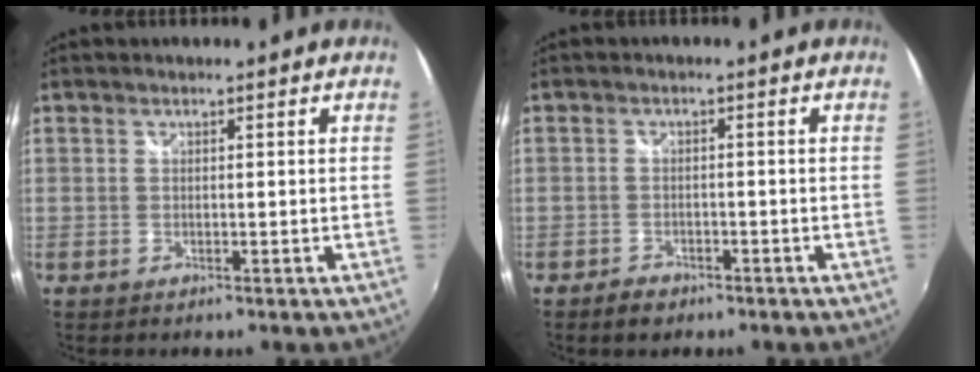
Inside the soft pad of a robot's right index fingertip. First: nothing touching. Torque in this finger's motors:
{"motor_torque": [0.23, -0.20, 0.10, 0.02]}